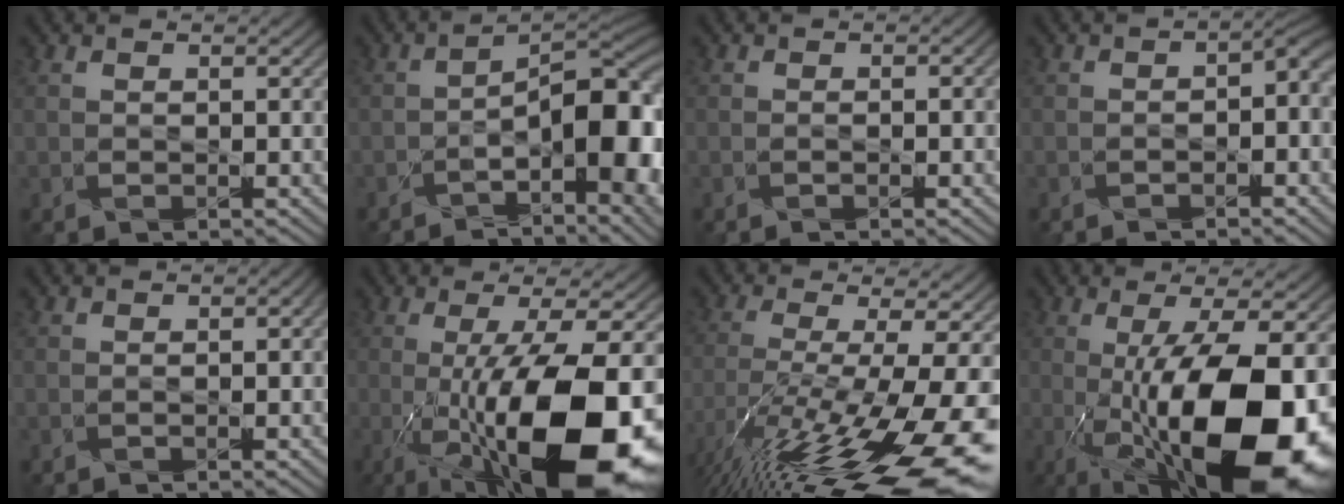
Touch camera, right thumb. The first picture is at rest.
{"total": 12.6, "force": [-3.6, 4.7, 11.1], "torque": [-0.149, -0.013, -0.055]}
{"total": 1.0, "force": [-0.5, 0.2, 0.9], "torque": [-0.010, -0.003, -0.009]}
{"total": 3.0, "force": [-1.0, 1.1, 2.6], "torque": [-0.036, -0.006, -0.014]}
{"total": 1.8, "force": [-0.7, 0.6, 1.6], "torque": [-0.016, -0.004, -0.005]}
{"total": 16.7, "force": [-5.1, 5.0, 15.1], "torque": [-0.247, -0.004, -0.090]}
{"total": 18.2, "force": [-9.4, 4.6, 14.8], "torque": [-0.283, -0.024, -0.157]}
{"total": 17.7, "force": [-4.5, 6.5, 15.8], "torque": [-0.260, -0.013, -0.072]}